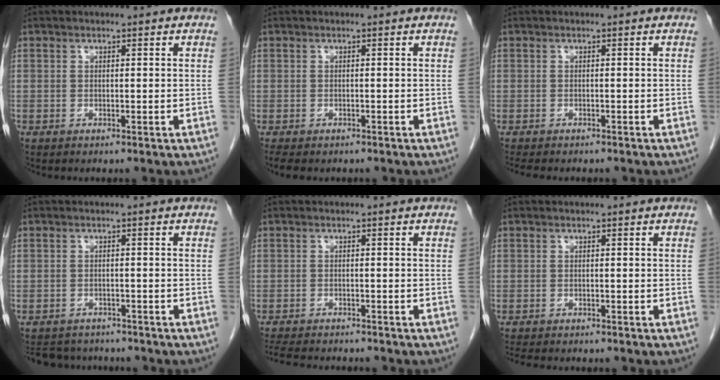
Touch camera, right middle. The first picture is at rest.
{"total": 5.1, "force": [-4.2, 2.0, 2.2], "torque": [-0.033, -0.009, -0.057]}
{"total": 5.7, "force": [-4.9, 1.6, 2.6], "torque": [-0.035, -0.008, -0.066]}
{"total": 7.3, "force": [-6.8, 2.3, 1.2], "torque": [-0.022, 0.003, -0.094]}
{"total": 9.7, "force": [-8.8, 2.0, 3.6], "torque": [-0.070, -0.012, -0.127]}
{"total": 6.3, "force": [-5.5, 1.6, 2.7], "torque": [-0.039, -0.007, -0.077]}